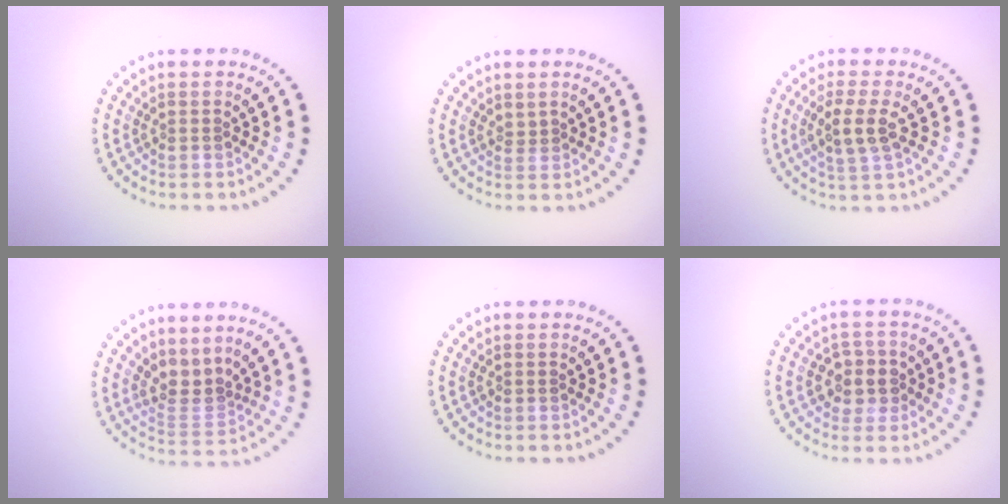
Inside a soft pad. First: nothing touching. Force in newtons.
{"total": 0.6, "press": 0.2, "slide": 0.6}
{"total": 2.8, "press": 2.6, "slide": 1.1}
{"total": 2.9, "press": 2.0, "slide": 2.0}
{"total": 0.0}
{"total": 2.7, "press": 2.6, "slide": 0.8}